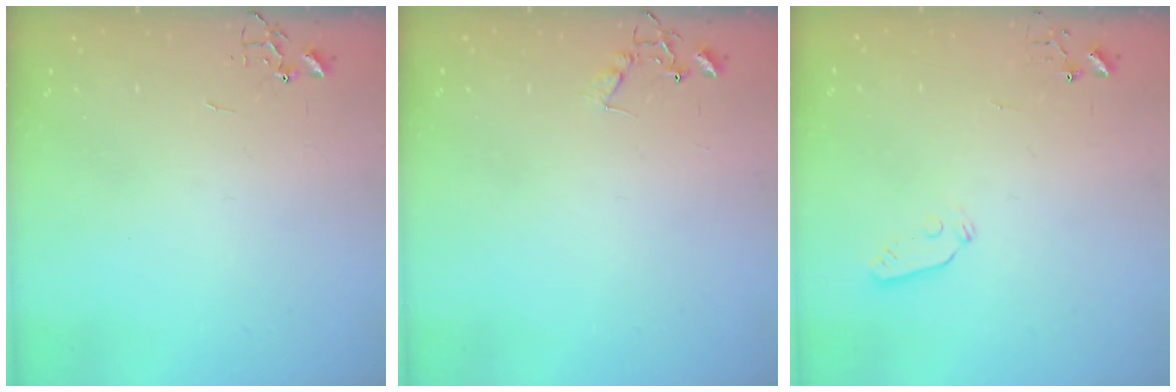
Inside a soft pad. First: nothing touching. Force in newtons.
{"total": 7.5, "press": 7.5, "slide": 0.4}
{"total": 3.6, "press": 3.6, "slide": 0.6}